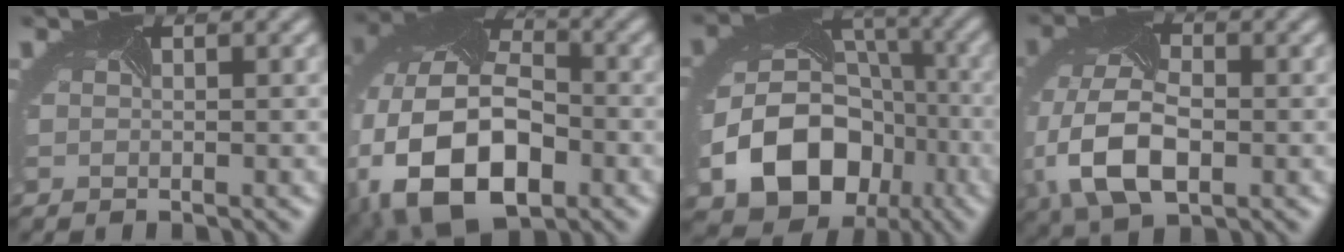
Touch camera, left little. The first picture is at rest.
{"total": 16.7, "force": [-5.5, 11.1, 11.1], "torque": [-0.230, -0.032, -0.083]}
{"total": 14.3, "force": [-5.2, 11.1, 7.4], "torque": [-0.132, -0.037, -0.084]}
{"total": 8.6, "force": [-2.2, 5.3, 6.4], "torque": [-0.157, -0.016, -0.045]}